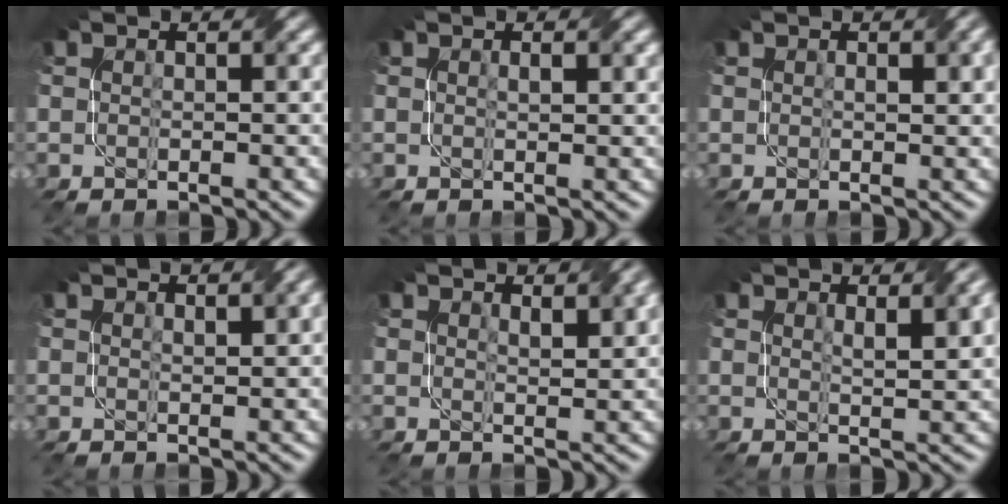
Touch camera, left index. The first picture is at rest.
{"total": 0.7, "force": [0.2, 0.1, 0.7], "torque": [-0.012, -0.001, 0.005]}
{"total": 1.5, "force": [0.4, 0.4, 1.4], "torque": [-0.017, 0.000, 0.011]}
{"total": 1.7, "force": [0.9, 0.4, 1.3], "torque": [-0.017, -0.001, 0.018]}
{"total": 2.6, "force": [1.6, 0.7, 1.9], "torque": [-0.029, -0.003, 0.029]}
{"total": 3.8, "force": [1.8, 1.0, 3.2], "torque": [-0.039, 0.000, 0.028]}